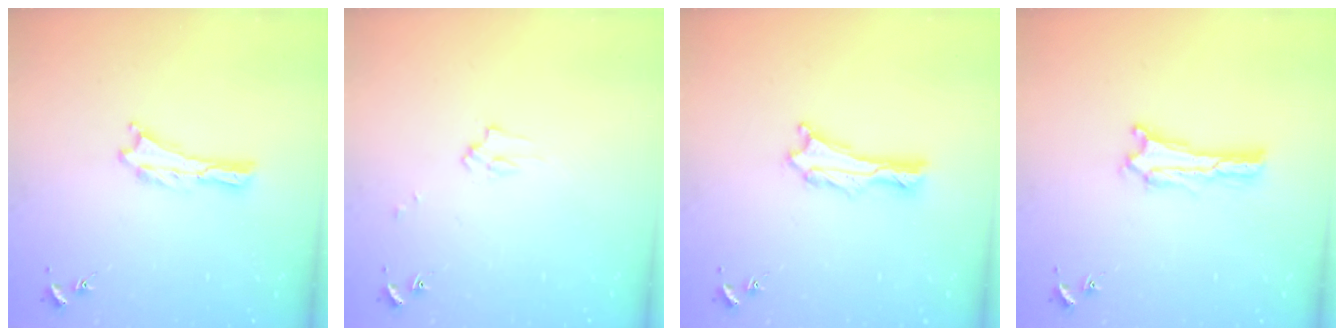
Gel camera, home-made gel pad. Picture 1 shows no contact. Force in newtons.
{"total": 2.2, "press": 2.2, "slide": 0.2}
{"total": 1.1, "press": 1.1, "slide": 0.2}
{"total": 0.6, "press": 0.5, "slide": 0.2}